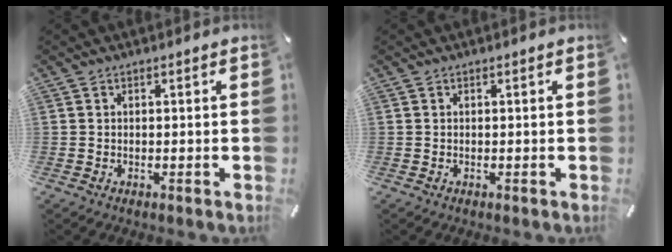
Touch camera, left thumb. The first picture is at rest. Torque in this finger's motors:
{"motor_torque": [-0.02, -0.02, 0.00, 0.00, 0.00]}